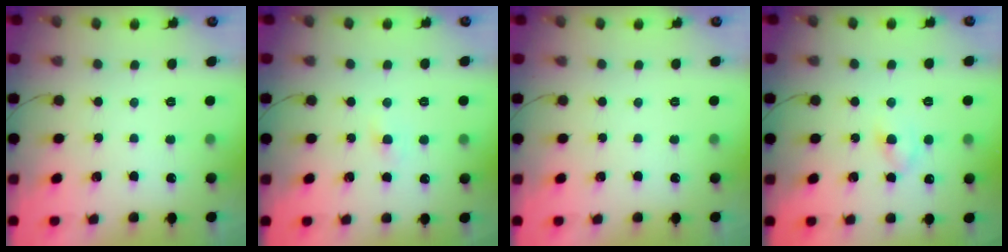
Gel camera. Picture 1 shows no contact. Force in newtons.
{"total": 1.9, "press": 1.7, "slide": 0.7}
{"total": 0.0}
{"total": 2.9, "press": 2.7, "slide": 1.2}